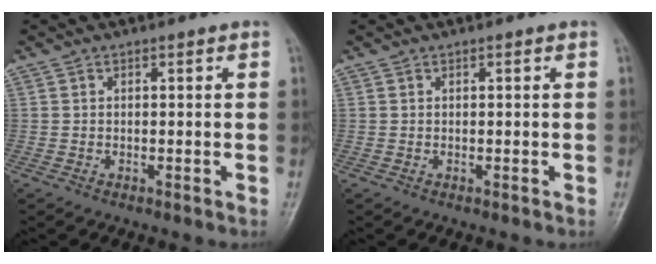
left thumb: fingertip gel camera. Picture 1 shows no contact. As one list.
[{"total": 0.0}]